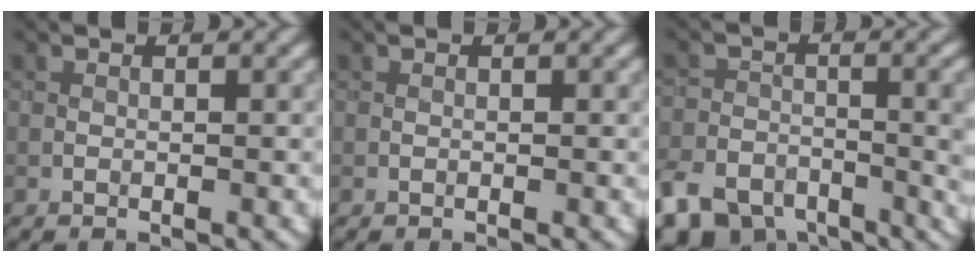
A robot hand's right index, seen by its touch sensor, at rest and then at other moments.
{"total": 0.0}
{"total": 9.4, "force": [-5.6, 5.3, 5.4], "torque": [-0.106, -0.033, -0.098]}